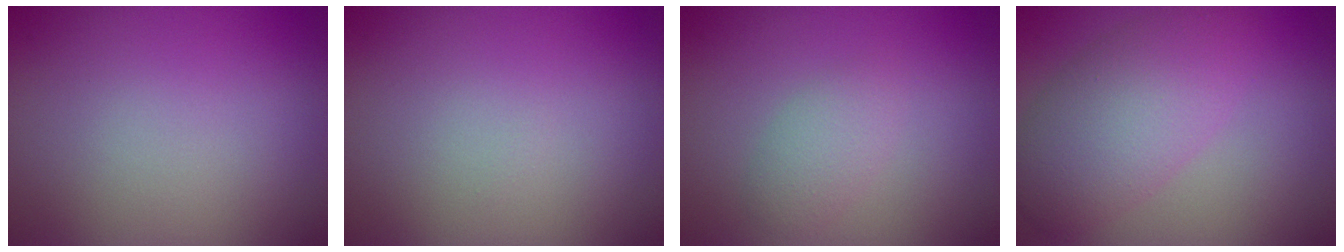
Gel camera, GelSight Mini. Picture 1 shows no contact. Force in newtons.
{"total": 0.0}
{"total": 1.8, "press": 1.8, "slide": 0.2}
{"total": 5.9, "press": 5.9, "slide": 0.3}